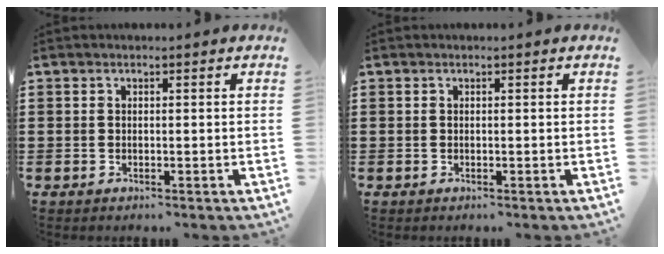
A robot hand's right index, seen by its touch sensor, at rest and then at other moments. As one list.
[{"total": 0.0}]